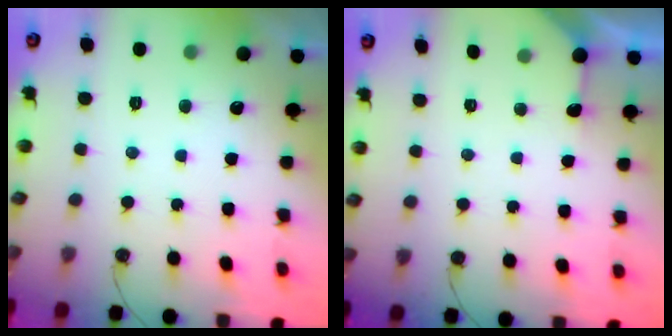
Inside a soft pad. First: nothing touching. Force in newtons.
{"total": 3.0, "press": 2.9, "slide": 0.4}